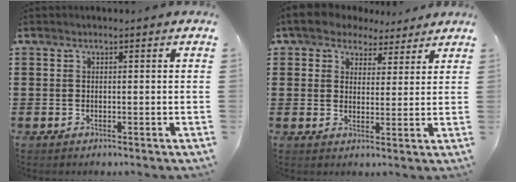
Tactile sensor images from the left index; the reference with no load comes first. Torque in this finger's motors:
{"motor_torque": [2.14, 0.00, 1.00, 0.21]}